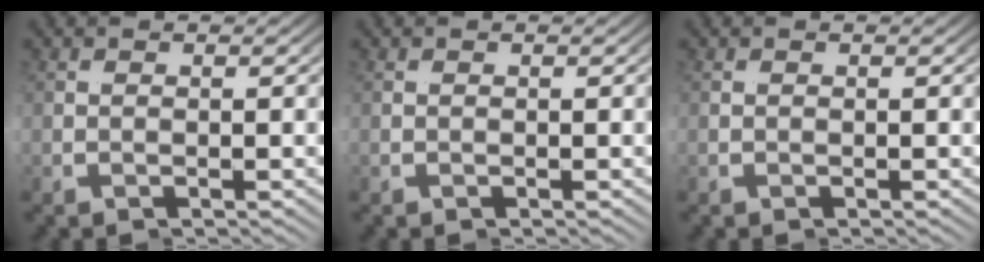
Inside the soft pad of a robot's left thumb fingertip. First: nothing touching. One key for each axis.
{"total": 0.0}
{"total": 0.0}